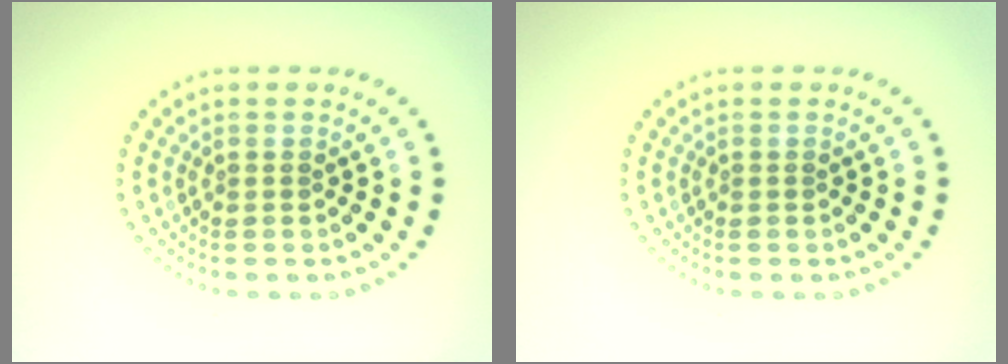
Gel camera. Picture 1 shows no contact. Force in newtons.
{"total": 0.0}